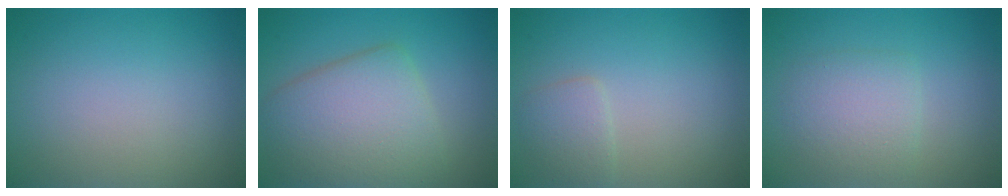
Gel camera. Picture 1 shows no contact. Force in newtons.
{"total": 7.3, "press": 7.3, "slide": 0.3}
{"total": 1.8, "press": 1.8, "slide": 0.0}
{"total": 2.9, "press": 2.9, "slide": 0.1}